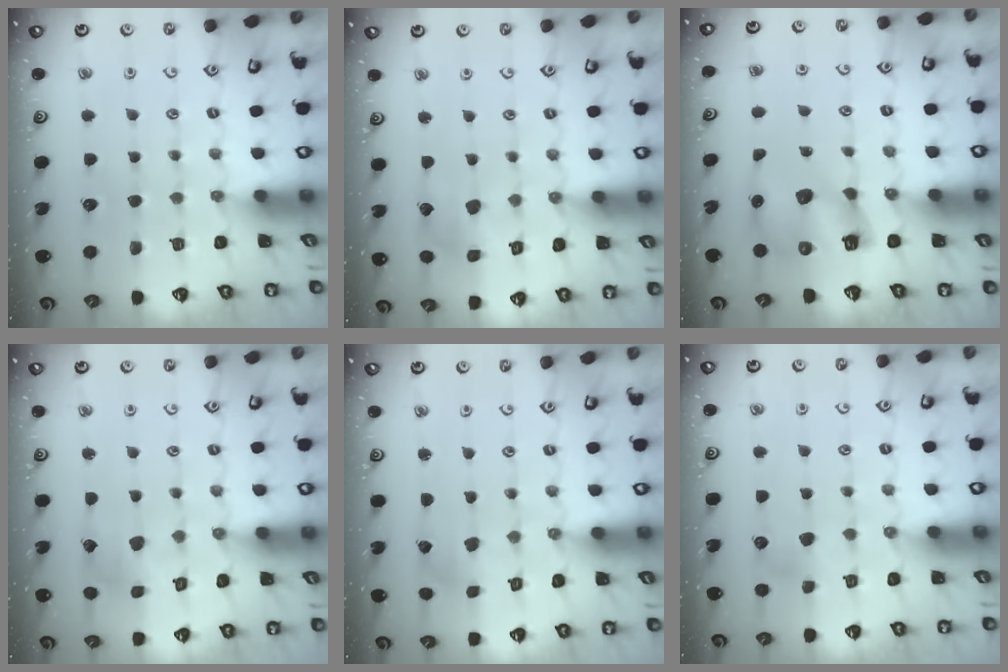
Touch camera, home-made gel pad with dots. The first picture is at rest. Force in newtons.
{"total": 7.8, "press": 7.8, "slide": 0.8}
{"total": 8.9, "press": 8.9, "slide": 1.1}
{"total": 5.2, "press": 5.1, "slide": 0.6}
{"total": 1.7, "press": 1.7, "slide": 0.3}
{"total": 4.0, "press": 4.0, "slide": 0.4}